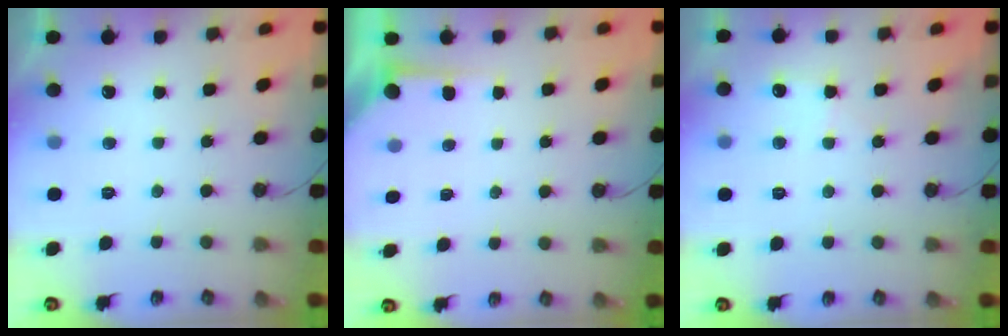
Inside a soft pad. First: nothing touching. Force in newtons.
{"total": 2.2, "press": 2.2, "slide": 0.3}
{"total": 3.5, "press": 3.5, "slide": 0.5}